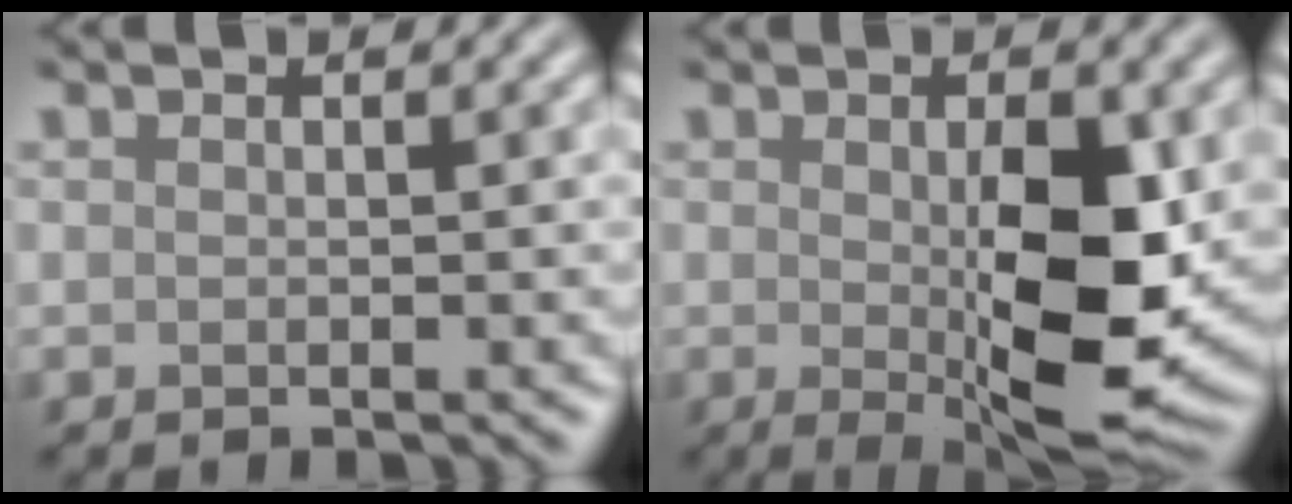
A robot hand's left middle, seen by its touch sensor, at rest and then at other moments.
{"total": 8.3, "force": [-0.4, 2.5, 7.9], "torque": [-0.125, -0.016, 0.007]}